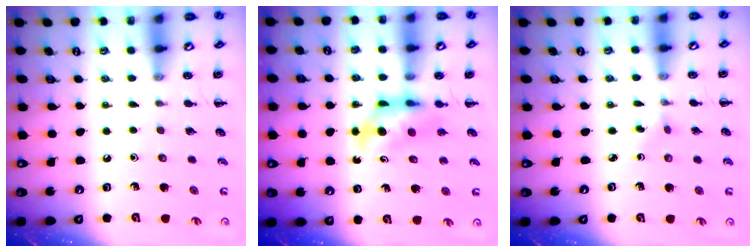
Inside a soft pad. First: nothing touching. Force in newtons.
{"total": 6.4, "press": 6.3, "slide": 1.1}
{"total": 1.2, "press": 1.0, "slide": 0.8}